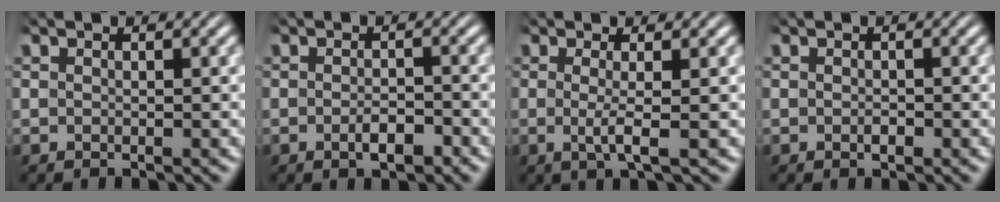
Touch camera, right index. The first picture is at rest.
{"total": 2.1, "force": [-1.3, 0.9, 1.4], "torque": [-0.019, 0.001, -0.024]}
{"total": 2.2, "force": [-0.2, -0.2, 2.2], "torque": [-0.051, -0.015, 0.003]}
{"total": 0.7, "force": [-0.3, 0.3, 0.5], "torque": [-0.012, -0.003, -0.004]}